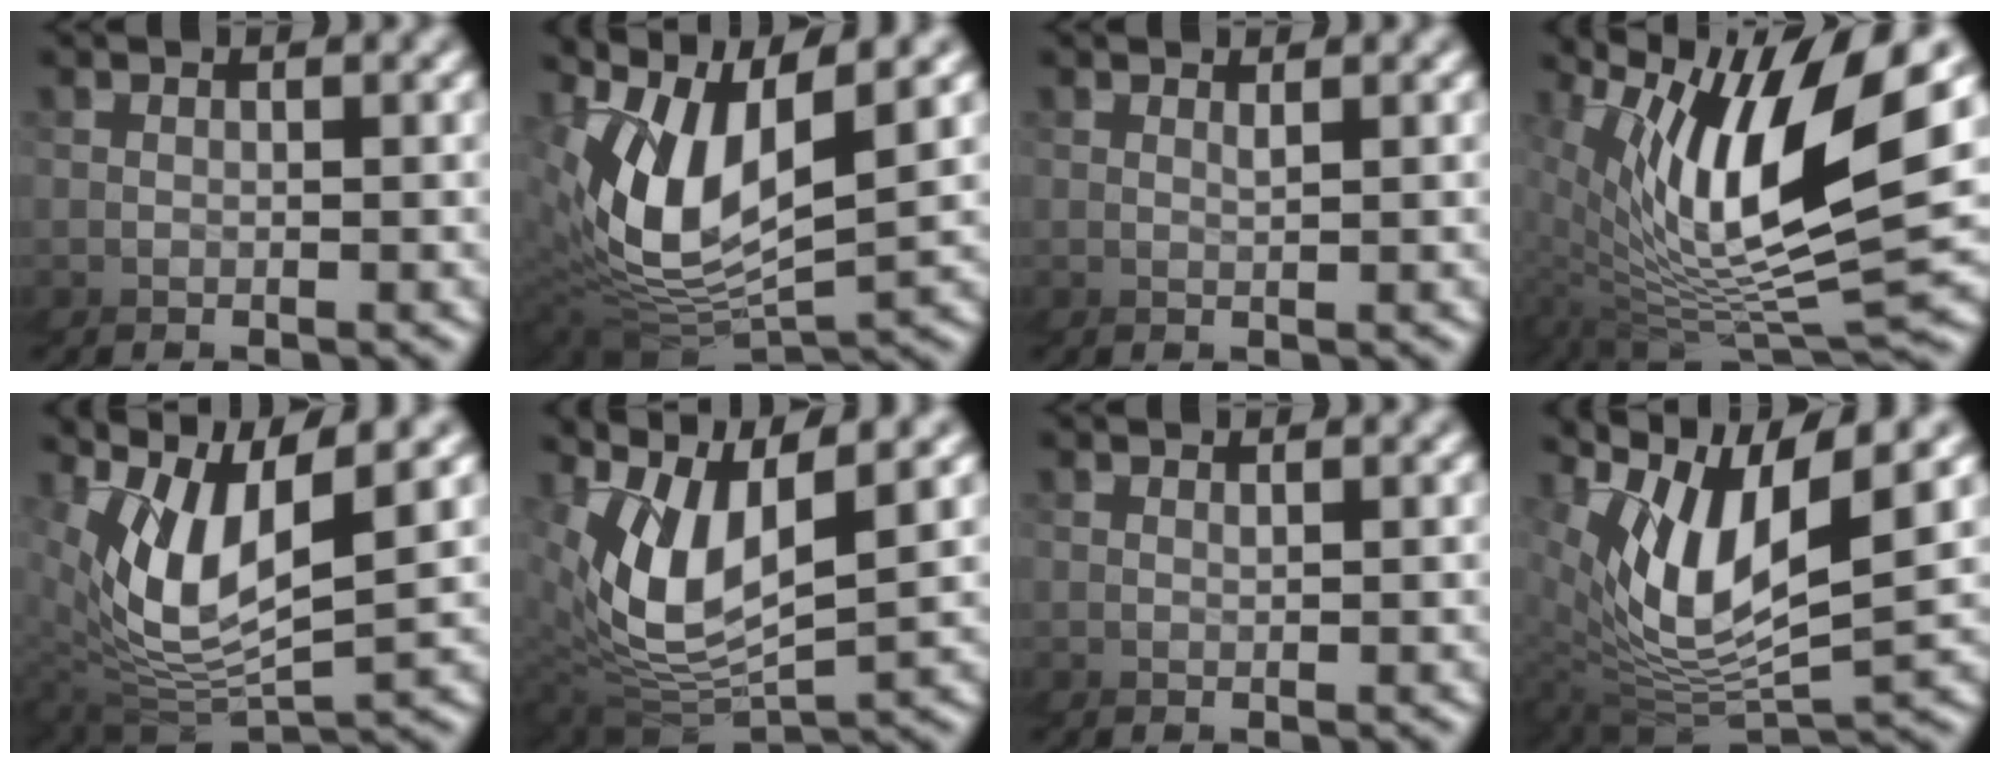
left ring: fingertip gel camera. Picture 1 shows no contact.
{"total": 6.0, "force": [1.6, 4.1, 4.0], "torque": [-0.124, 0.012, 0.018]}
{"total": 1.6, "force": [1.2, -1.0, -0.1], "torque": [-0.007, 0.007, 0.019]}
{"total": 9.1, "force": [3.0, 3.4, 7.9], "torque": [-0.147, 0.024, 0.044]}
{"total": 5.2, "force": [1.9, 3.4, 3.3], "torque": [-0.109, 0.012, 0.025]}
{"total": 5.3, "force": [1.6, 3.8, 3.4], "torque": [-0.110, 0.011, 0.020]}
{"total": 0.6, "force": [0.5, -0.3, 0.0], "torque": [-0.002, 0.003, 0.009]}
{"total": 5.8, "force": [2.3, 3.6, 3.9], "torque": [-0.120, 0.020, 0.024]}